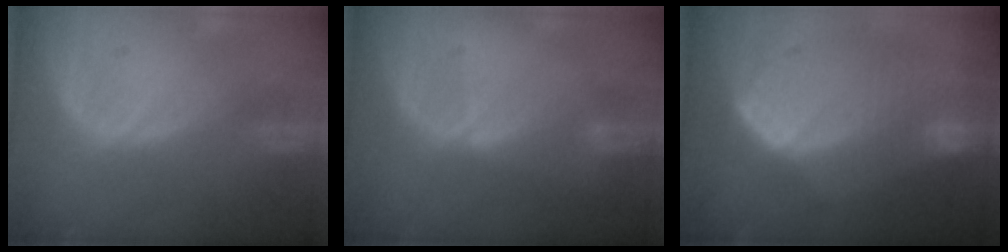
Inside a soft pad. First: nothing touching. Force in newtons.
{"total": 1.9, "press": 1.9, "slide": 0.2}
{"total": 10.7, "press": 9.4, "slide": 5.2}